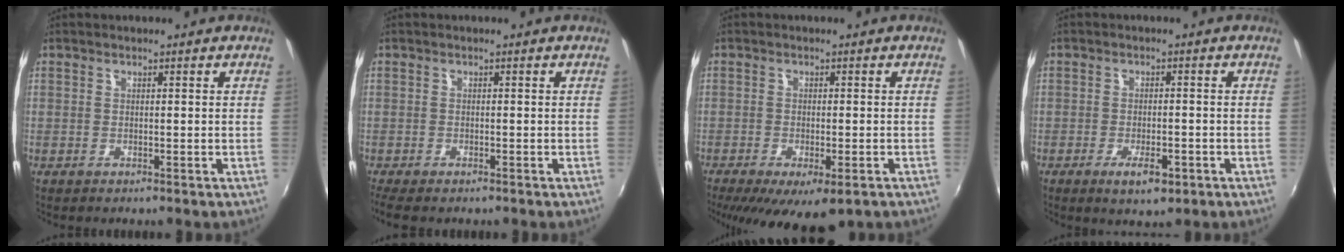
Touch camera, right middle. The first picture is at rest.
{"total": 4.0, "force": [-3.1, 1.2, 2.3], "torque": [-0.055, -0.020, -0.053]}
{"total": 11.5, "force": [-7.0, 4.3, 8.1], "torque": [-0.156, -0.039, -0.098]}
{"total": 4.8, "force": [-2.4, 1.7, 3.8], "torque": [-0.081, -0.009, -0.036]}